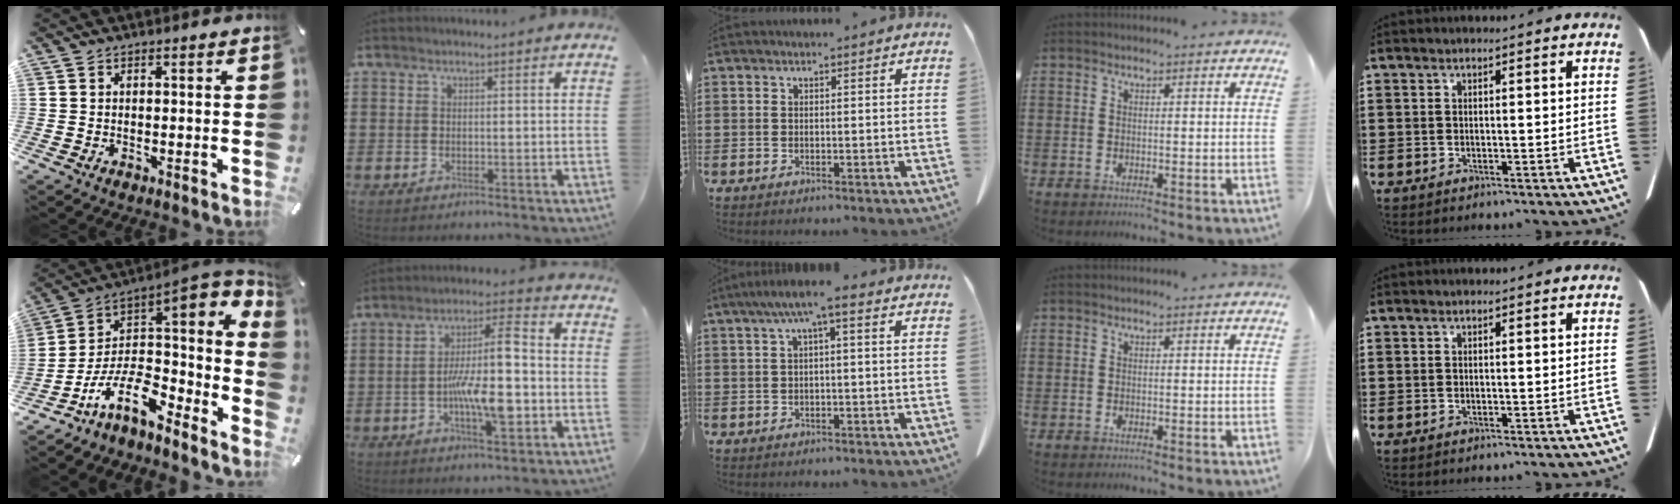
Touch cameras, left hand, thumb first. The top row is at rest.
{"thumb": {"total": 11.3, "force": [-1.6, 6.3, 9.3], "torque": [-0.162, -0.026, -0.029]}, "index": {"total": 11.5, "force": [-2.2, 3.4, 10.7], "torque": [-0.189, 0.008, -0.041]}, "middle": {"total": 4.0, "force": [0.4, 0.5, 4.0], "torque": [-0.075, 0.007, 0.003]}}